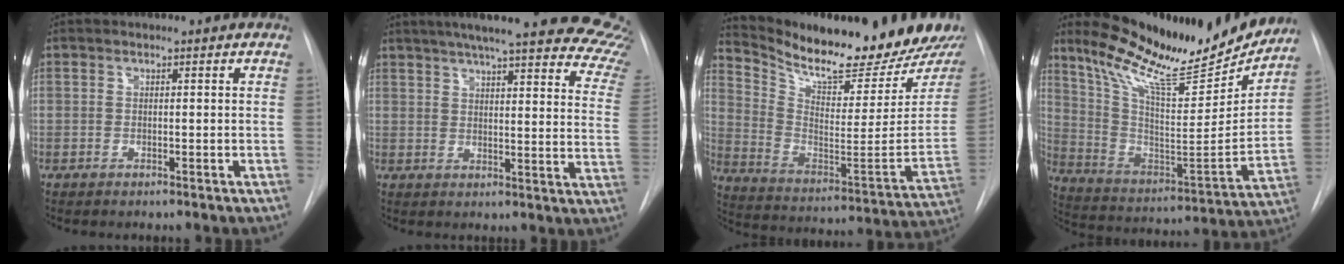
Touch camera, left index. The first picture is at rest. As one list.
[{"total": 28.3, "force": [24.5, 3.2, 13.8], "torque": [-0.159, -0.080, 0.273]}, {"total": 24.8, "force": [21.8, 3.7, 11.2], "torque": [-0.196, -0.085, 0.314]}, {"total": 23.0, "force": [19.9, 4.0, 10.7], "torque": [-0.183, -0.047, 0.312]}]